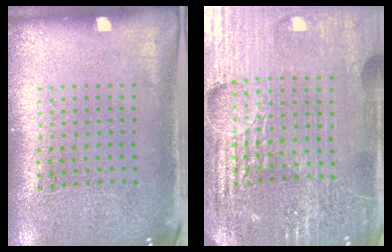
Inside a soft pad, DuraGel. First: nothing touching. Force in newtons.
{"total": 5.3, "press": 4.8, "slide": 2.1}